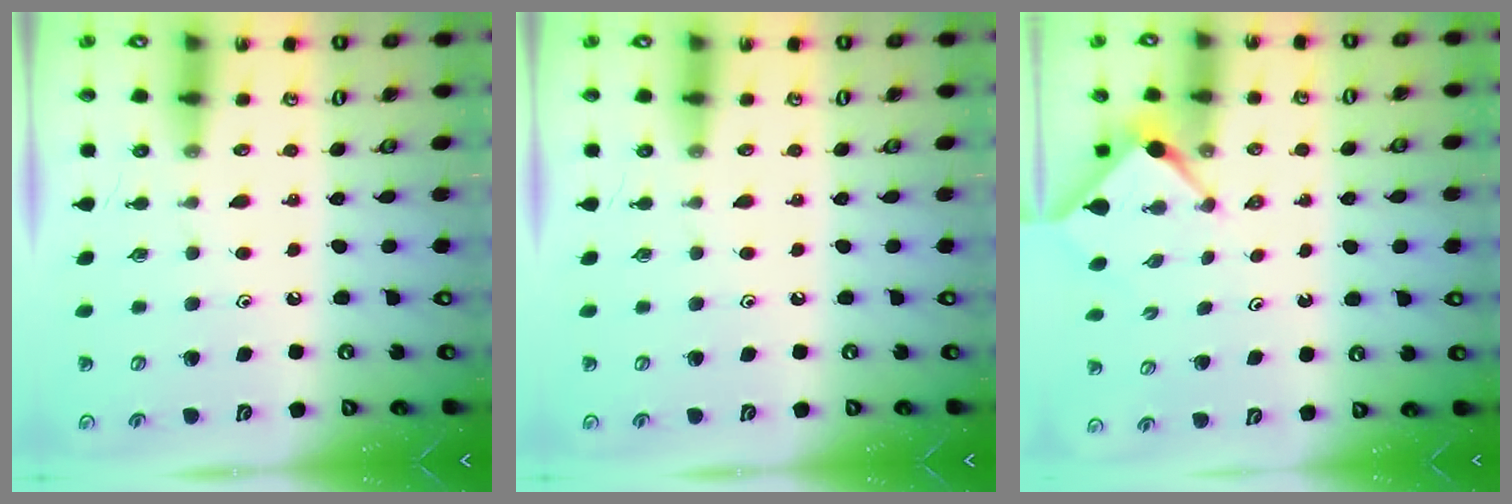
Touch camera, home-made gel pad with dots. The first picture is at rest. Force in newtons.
{"total": 0.0}
{"total": 2.9, "press": 2.9, "slide": 0.3}